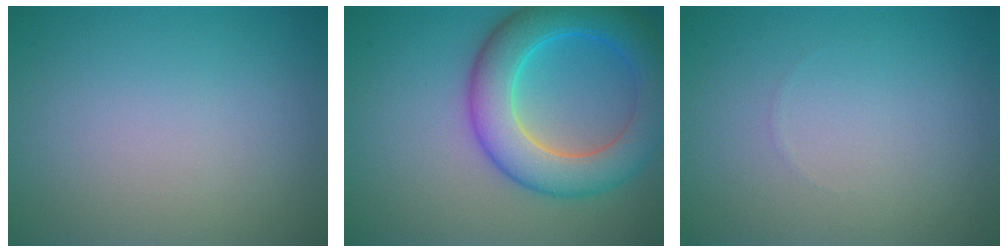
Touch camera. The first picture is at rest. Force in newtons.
{"total": 8.1, "press": 8.1, "slide": 0.4}
{"total": 0.0}